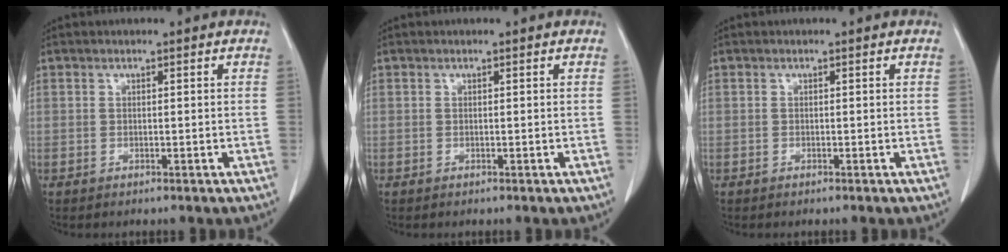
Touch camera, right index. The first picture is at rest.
{"total": 0.0}
{"total": 0.0}